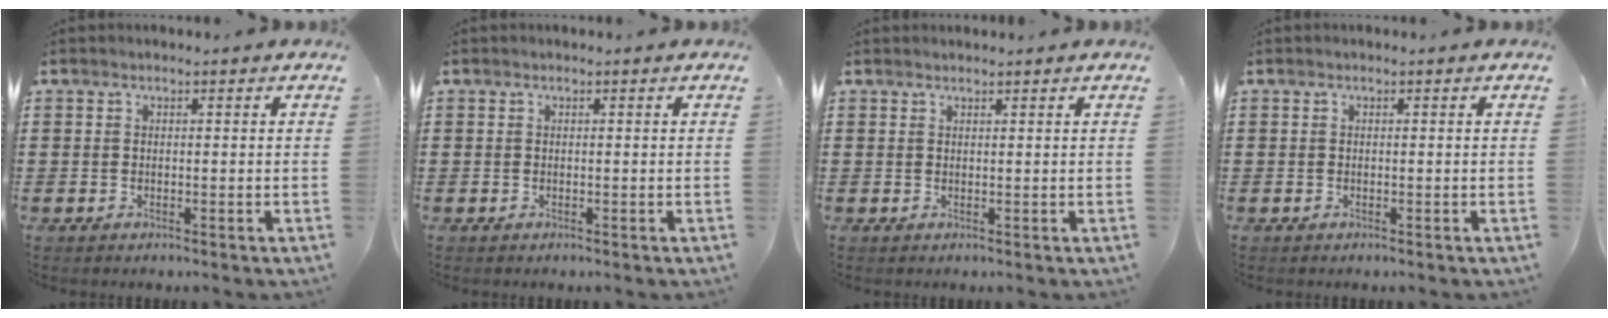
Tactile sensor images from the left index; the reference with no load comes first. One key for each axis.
{"total": 0.0}
{"total": 0.8, "fx": 0.8, "fy": 0.1, "fz": 0.1, "tx": -0.003, "ty": -0.001, "tz": 0.017}
{"total": 0.0}